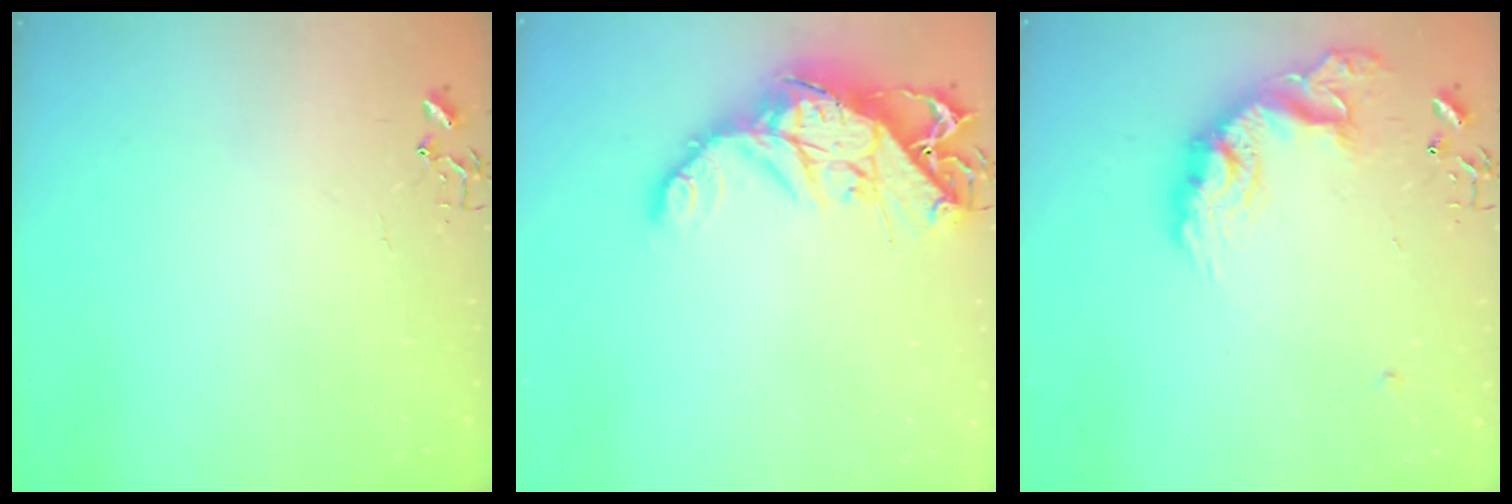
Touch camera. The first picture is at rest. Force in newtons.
{"total": 16.1, "press": 16.1, "slide": 1.6}
{"total": 17.2, "press": 17.2, "slide": 1.2}